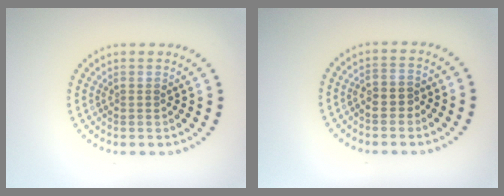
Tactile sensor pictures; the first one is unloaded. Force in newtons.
{"total": 1.5, "press": 1.3, "slide": 0.7}